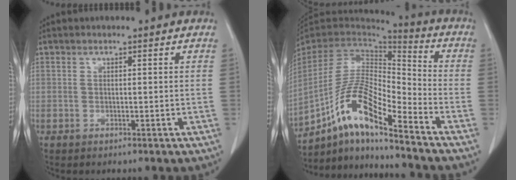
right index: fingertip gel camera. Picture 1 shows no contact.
{"total": 15.2, "force": [-9.4, 2.8, 11.7], "torque": [-0.228, 0.006, -0.171]}